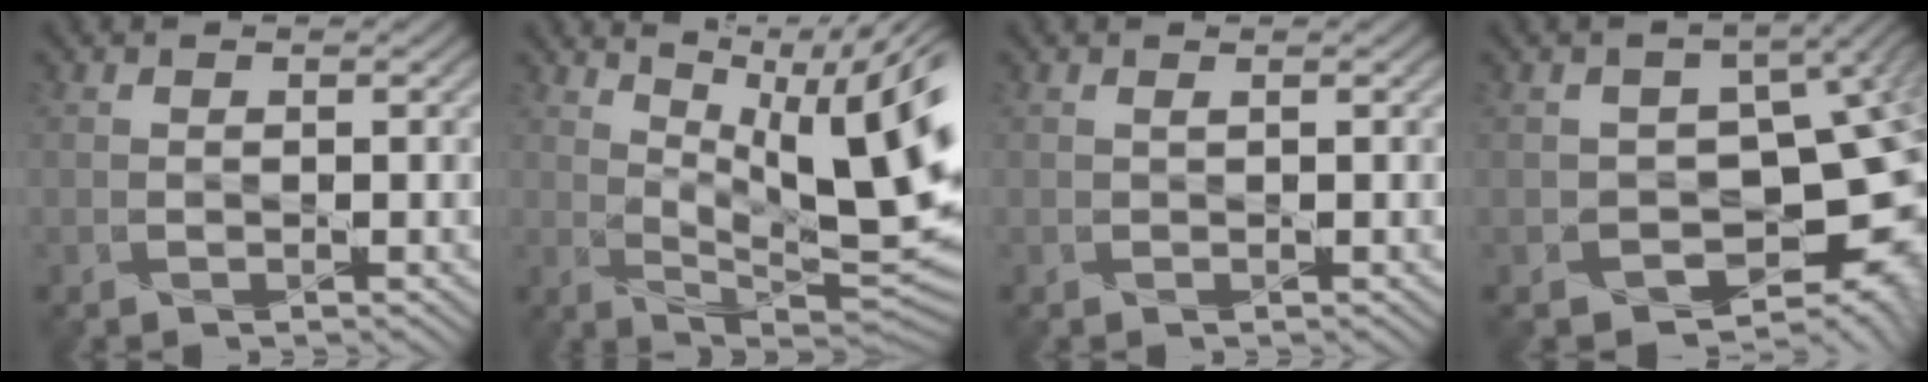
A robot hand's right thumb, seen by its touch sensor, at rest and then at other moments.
{"total": 16.5, "force": [5.1, 6.2, 14.4], "torque": [-0.190, 0.012, 0.083]}
{"total": 0.0}
{"total": 11.2, "force": [-3.0, 7.9, 7.3], "torque": [-0.066, -0.039, -0.028]}